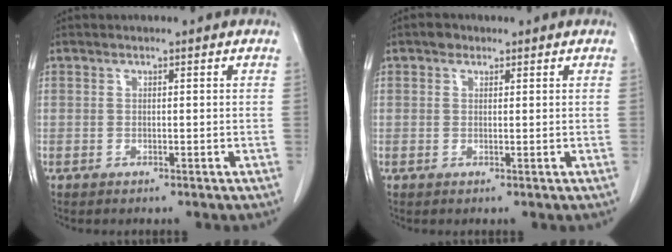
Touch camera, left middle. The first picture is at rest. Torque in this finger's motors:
{"motor_torque": [0.13, -0.12, 0.03, 0.01]}